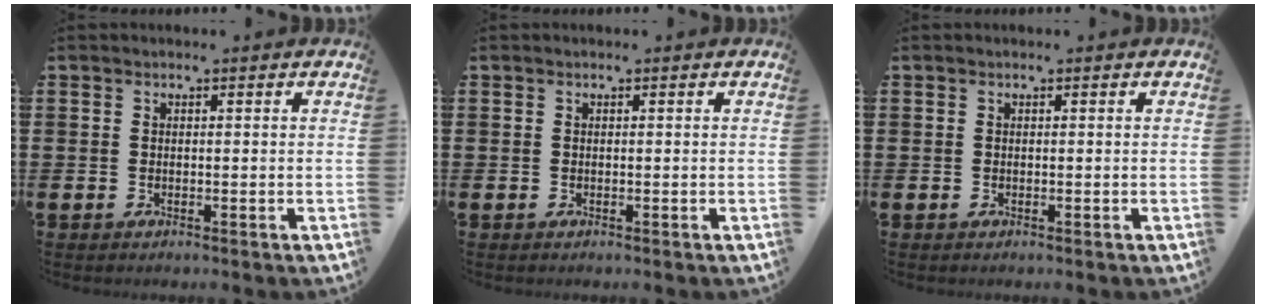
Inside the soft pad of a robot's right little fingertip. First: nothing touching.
{"total": 0.0}
{"total": 0.0}